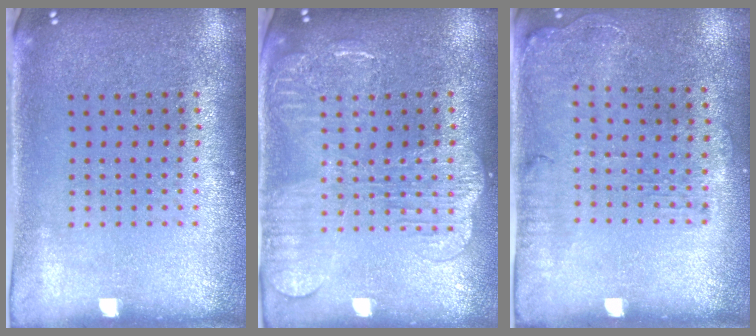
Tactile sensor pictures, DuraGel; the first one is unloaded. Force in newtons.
{"total": 2.2, "press": 2.1, "slide": 0.5}
{"total": 1.2, "press": 1.1, "slide": 0.5}